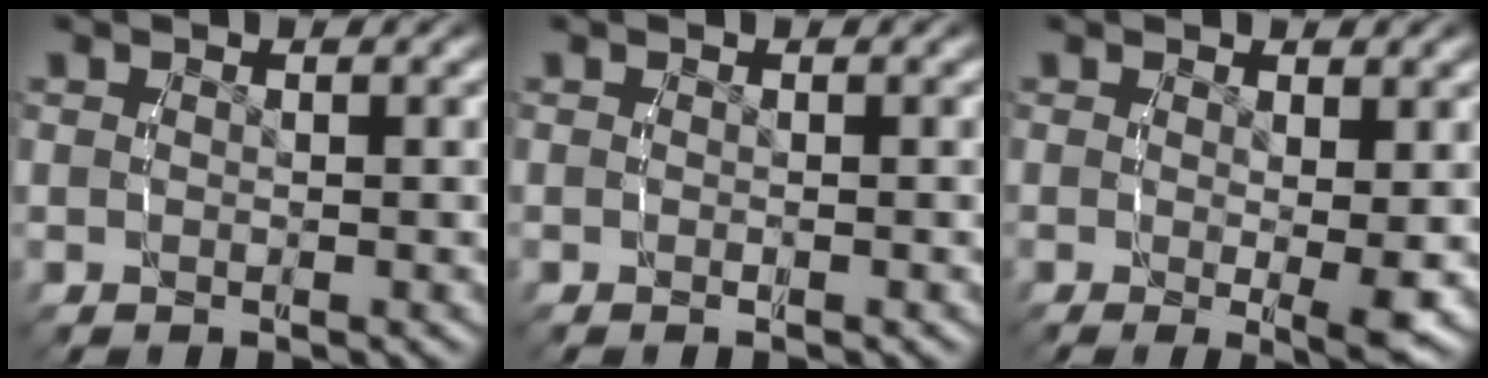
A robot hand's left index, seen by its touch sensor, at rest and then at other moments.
{"total": 0.0}
{"total": 2.3, "force": [0.1, -0.2, 2.2], "torque": [-0.028, -0.011, 0.001]}